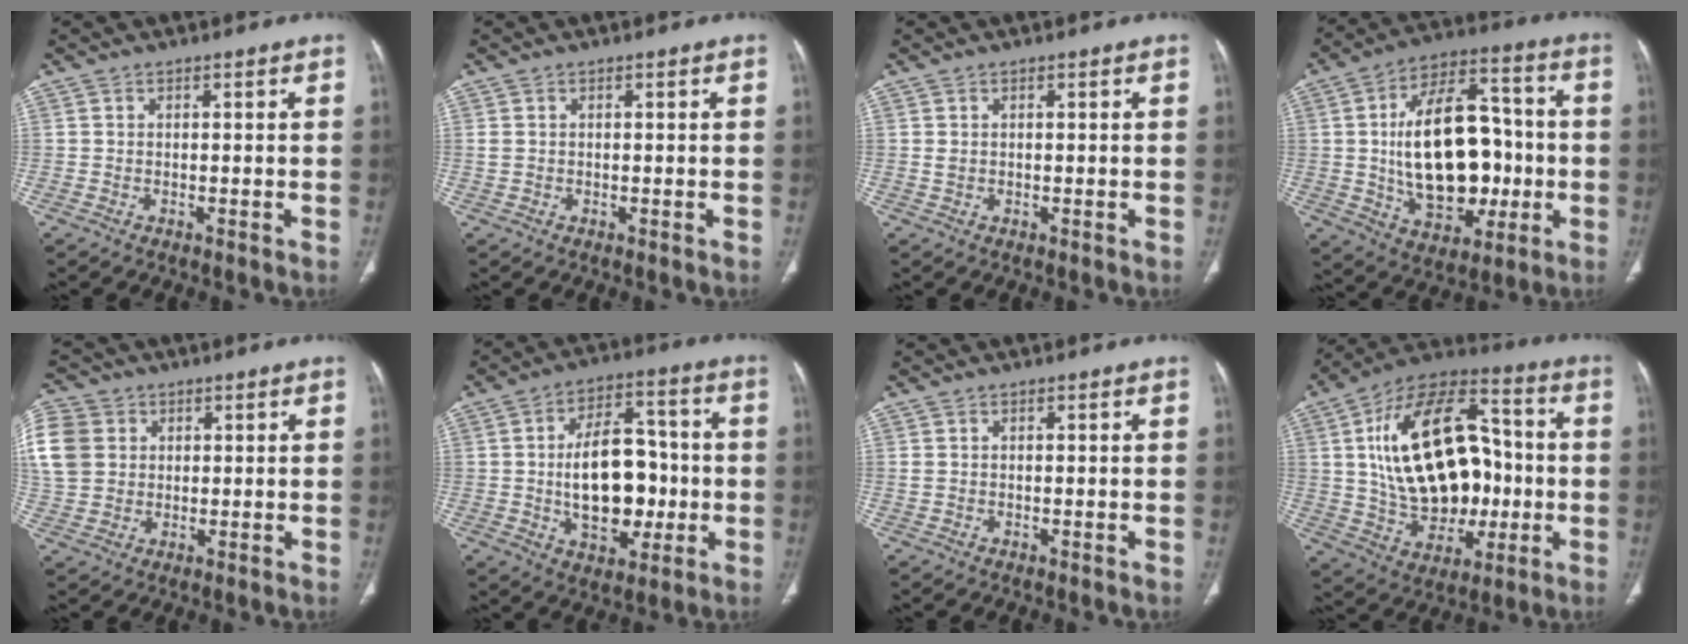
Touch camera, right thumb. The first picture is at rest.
{"total": 0.9, "force": [0.1, 0.7, 0.6], "torque": [-0.018, 0.006, 0.005]}
{"total": 0.8, "force": [0.2, 0.6, 0.5], "torque": [-0.010, 0.003, 0.007]}
{"total": 20.0, "force": [-1.3, 12.0, 15.9], "torque": [-0.219, 0.023, -0.010]}
{"total": 17.6, "force": [4.1, 14.8, 8.6], "torque": [-0.228, 0.036, 0.086]}
{"total": 16.7, "force": [-1.5, 10.2, 13.1], "torque": [-0.170, 0.027, -0.014]}
{"total": 0.7, "force": [0.1, 0.5, 0.4], "torque": [-0.012, 0.006, 0.003]}
{"total": 27.3, "force": [1.1, 17.0, 21.3], "torque": [-0.332, 0.023, 0.030]}